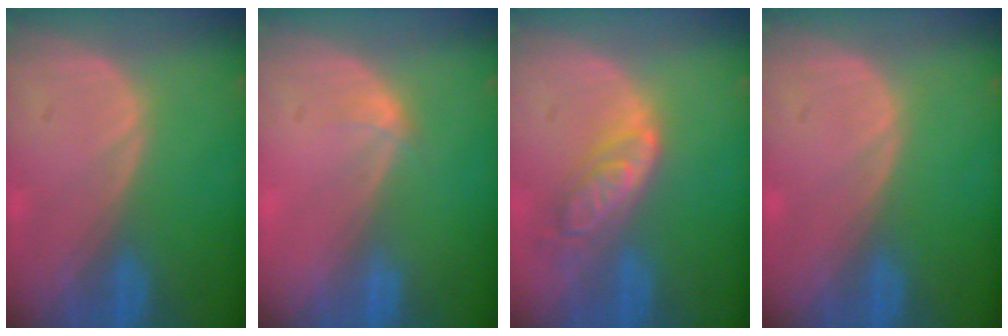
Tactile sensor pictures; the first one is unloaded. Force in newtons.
{"total": 1.0, "press": 1.0, "slide": 0.1}
{"total": 6.2, "press": 5.5, "slide": 3.0}
{"total": 0.0}